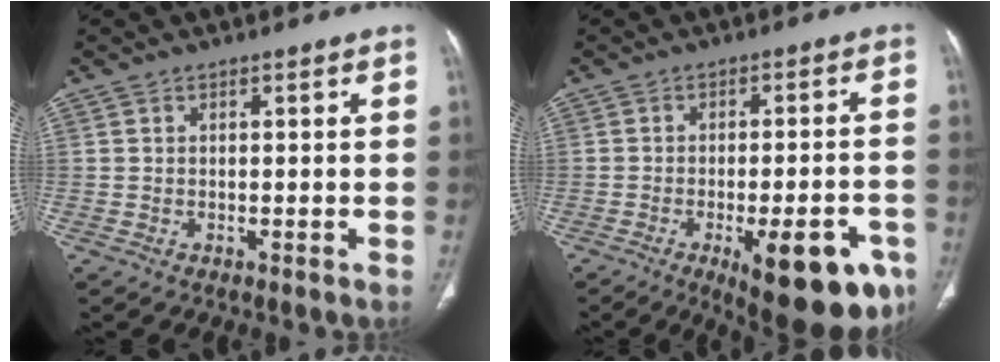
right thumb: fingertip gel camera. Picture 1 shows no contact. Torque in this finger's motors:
{"motor_torque": [3.23, 1.78, 1.29, -1.37, 0.21]}